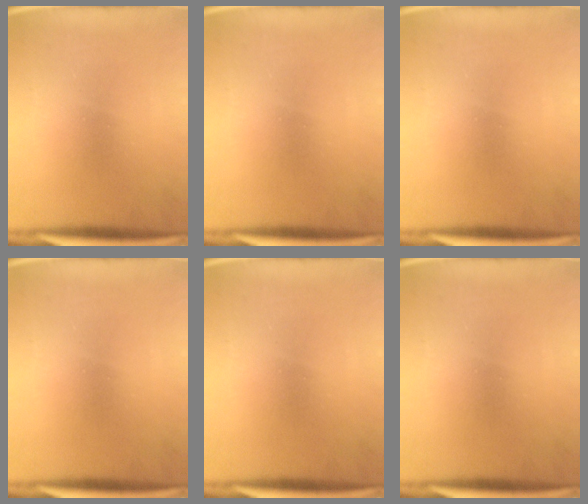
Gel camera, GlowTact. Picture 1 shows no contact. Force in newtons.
{"total": 0.0}
{"total": 0.0}
{"total": 0.0}
{"total": 0.0}
{"total": 0.0}